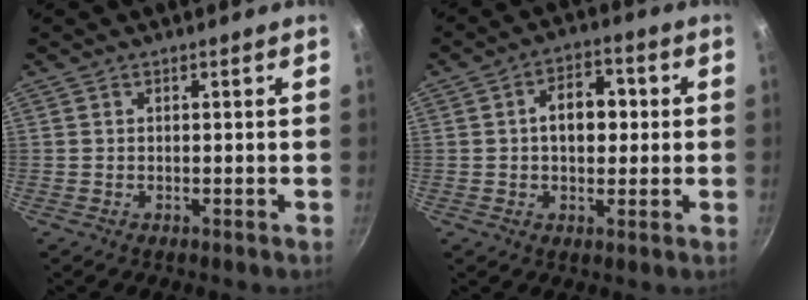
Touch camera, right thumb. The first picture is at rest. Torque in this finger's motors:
{"motor_torque": [0.74, 1.80, 0.45, -0.26, 0.03]}